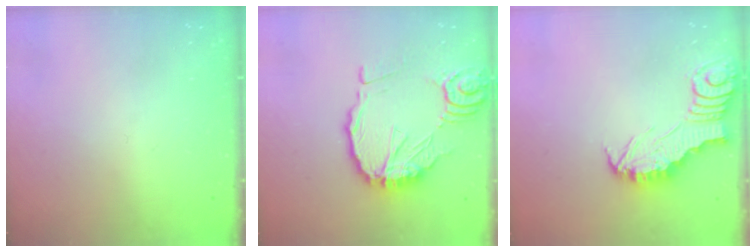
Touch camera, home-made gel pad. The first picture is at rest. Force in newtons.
{"total": 14.7, "press": 14.6, "slide": 1.6}
{"total": 2.6, "press": 2.6, "slide": 0.2}